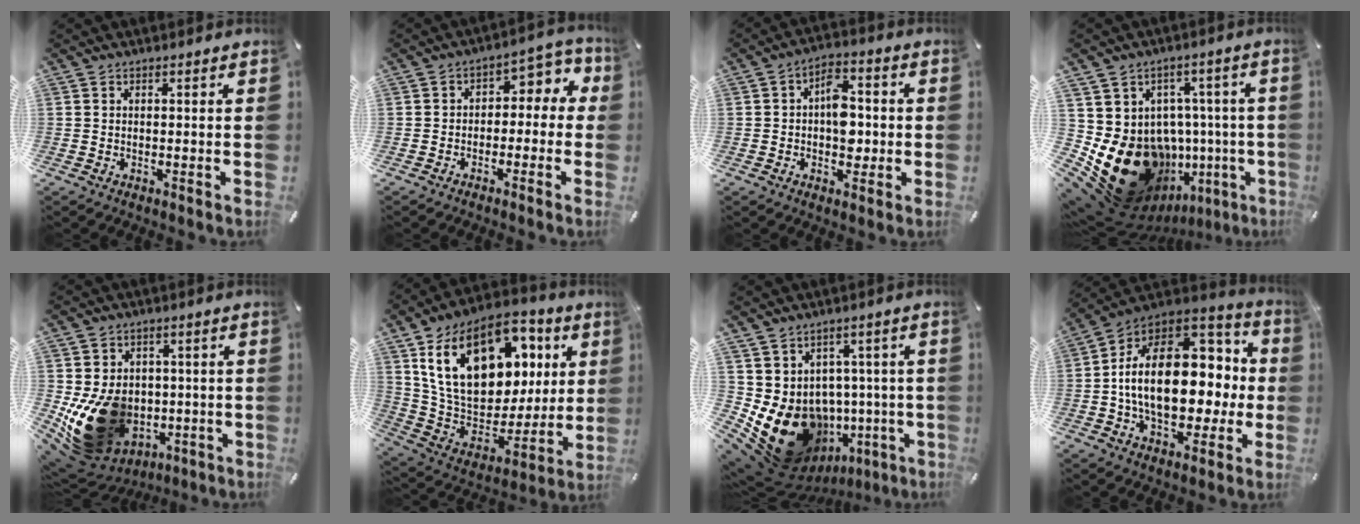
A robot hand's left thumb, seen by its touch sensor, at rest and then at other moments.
{"total": 5.6, "force": [-0.7, 4.5, 3.3], "torque": [-0.039, 0.008, -0.022]}
{"total": 7.9, "force": [-0.5, 5.5, 5.7], "torque": [-0.063, 0.003, -0.013]}
{"total": 22.2, "force": [-6.8, 15.1, 14.9], "torque": [-0.256, 0.006, -0.078]}
{"total": 15.9, "force": [-1.7, 13.0, 9.0], "torque": [-0.176, -0.008, -0.016]}
{"total": 24.1, "force": [10.0, 16.0, 15.0], "torque": [-0.270, -0.046, 0.180]}
{"total": 17.7, "force": [-5.1, 13.1, 10.7], "torque": [-0.191, 0.005, -0.066]}
{"total": 24.5, "force": [0.3, 15.7, 18.8], "torque": [-0.320, -0.002, 0.015]}